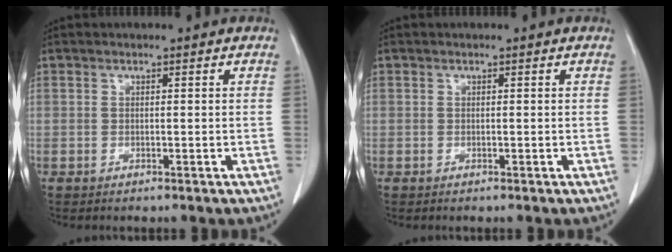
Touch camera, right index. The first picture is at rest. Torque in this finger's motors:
{"motor_torque": [0.00, 0.00, 0.00, 0.00]}